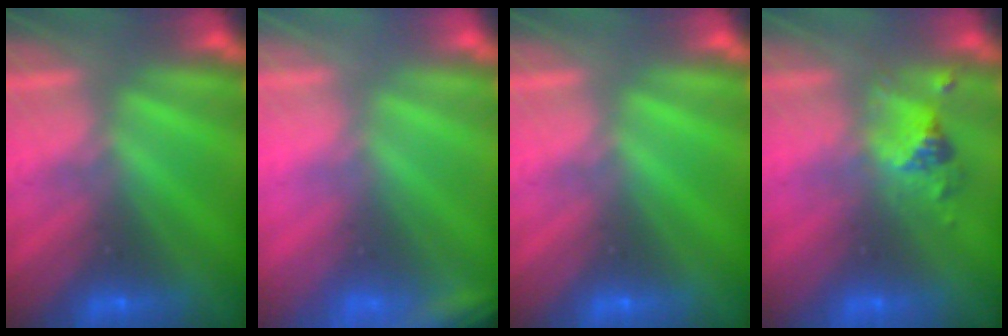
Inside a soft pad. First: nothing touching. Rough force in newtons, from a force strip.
{"total": 2.3}
{"total": 0.0}
{"total": 2.4}